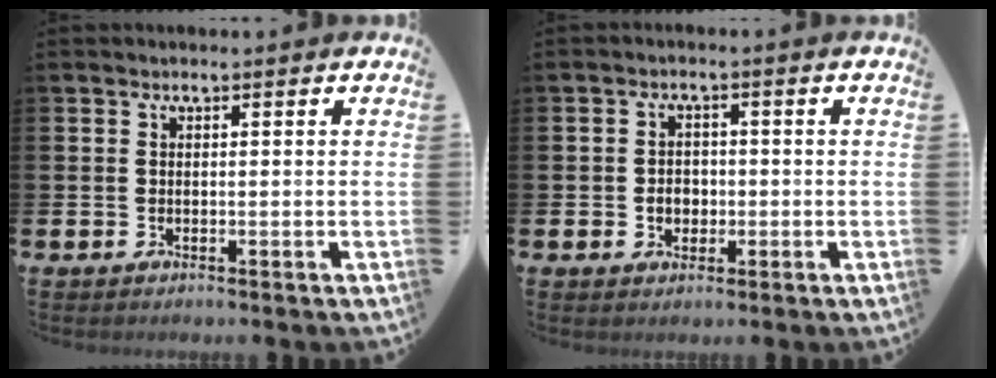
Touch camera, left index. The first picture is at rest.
{"total": 2.6, "force": [-0.5, 2.2, 1.2], "torque": [-0.011, -0.002, -0.016]}